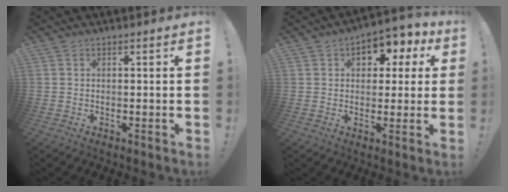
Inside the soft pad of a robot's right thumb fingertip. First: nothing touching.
{"total": 7.6, "force": [2.8, 5.5, 4.4], "torque": [-0.048, -0.009, 0.049]}